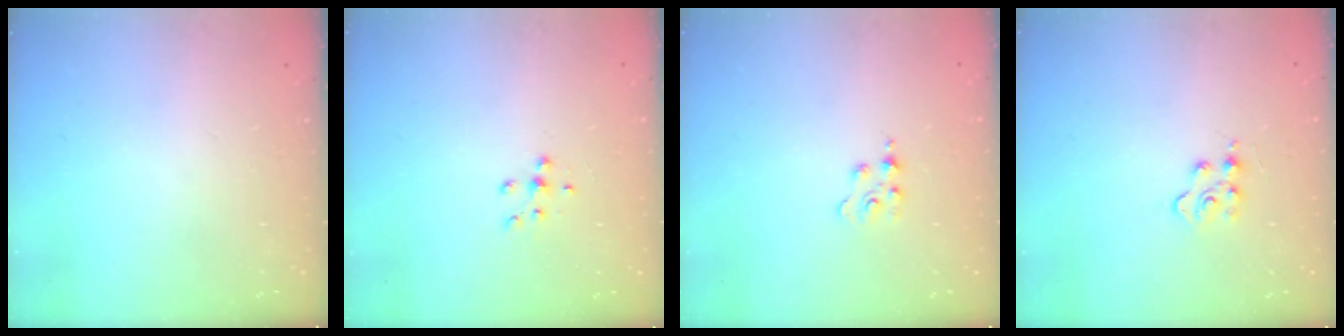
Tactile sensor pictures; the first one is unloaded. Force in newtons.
{"total": 5.9, "press": 5.8, "slide": 0.8}
{"total": 1.8, "press": 1.8, "slide": 0.4}
{"total": 3.8, "press": 3.7, "slide": 0.5}